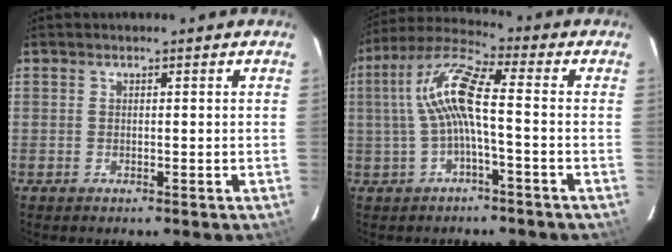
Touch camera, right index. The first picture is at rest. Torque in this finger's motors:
{"motor_torque": [0.61, -0.16, 0.59, 0.21]}